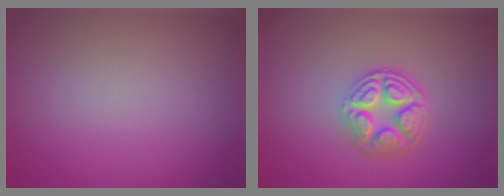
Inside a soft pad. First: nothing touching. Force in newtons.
{"total": 5.2, "press": 3.8, "slide": 3.6}